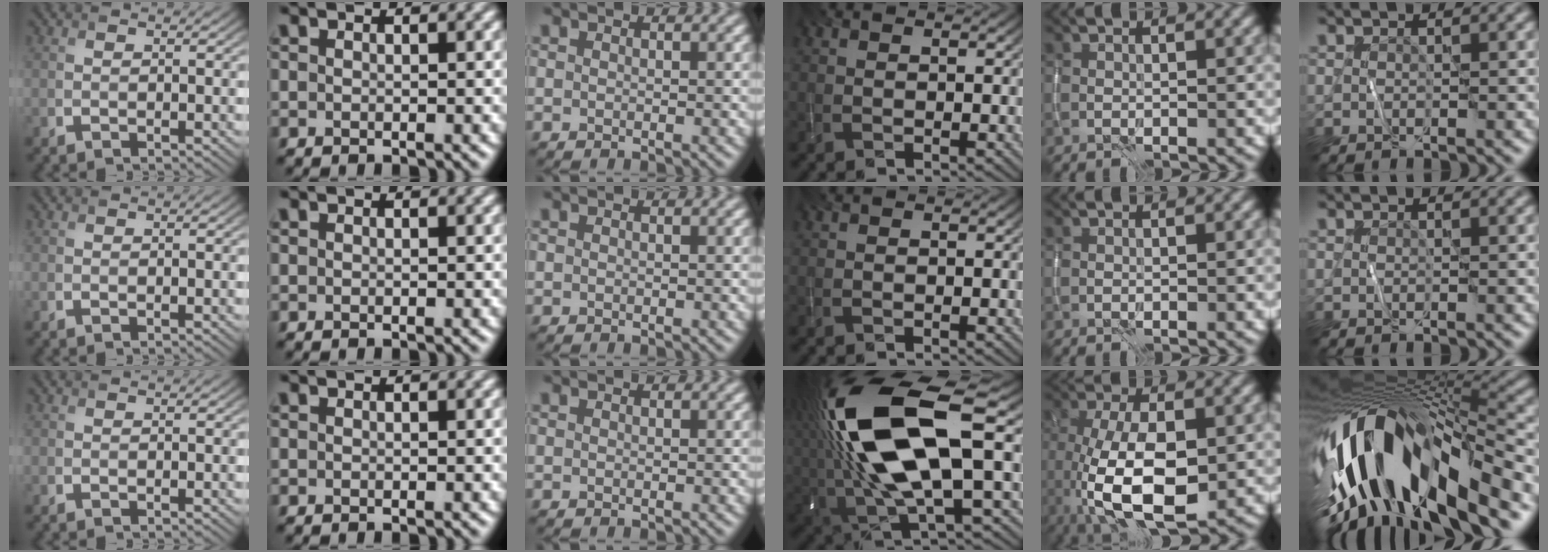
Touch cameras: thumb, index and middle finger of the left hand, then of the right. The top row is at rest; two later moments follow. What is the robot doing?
{"motion": "wipe", "object": "whiteboard"}